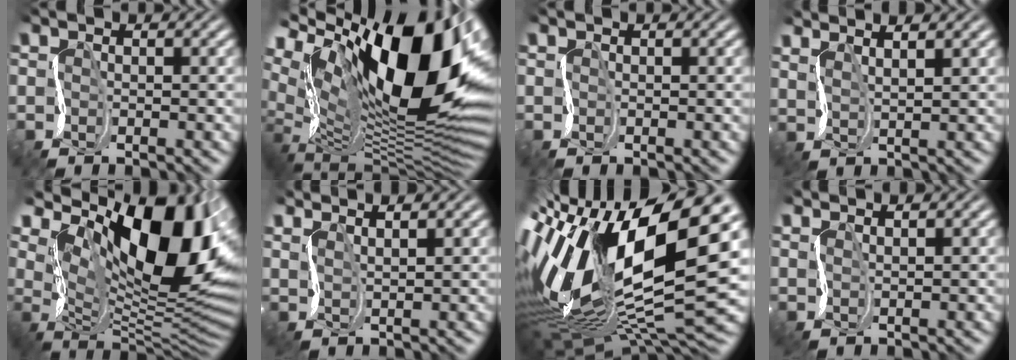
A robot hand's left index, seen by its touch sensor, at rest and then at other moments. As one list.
[{"total": 17.8, "force": [6.2, 7.7, 14.9], "torque": [-0.242, 0.029, 0.119]}, {"total": 0.0}, {"total": 3.3, "force": [3.1, 0.5, 1.1], "torque": [-0.015, 0.020, 0.037]}, {"total": 14.5, "force": [6.2, 6.8, 11.1], "torque": [-0.171, -0.003, 0.119]}, {"total": 3.0, "force": [2.8, 0.5, 1.0], "torque": [-0.009, 0.020, 0.032]}, {"total": 15.6, "force": [2.2, 6.8, 13.9], "torque": [-0.290, 0.010, 0.044]}, {"total": 1.5, "force": [1.5, 0.1, 0.1], "torque": [0.006, 0.014, 0.021]}]